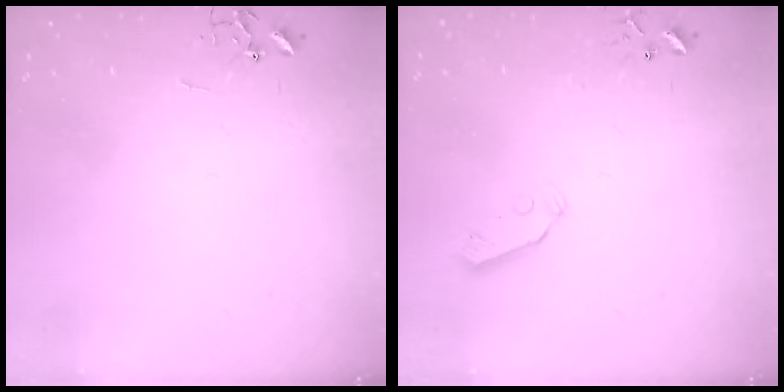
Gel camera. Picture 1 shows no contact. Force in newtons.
{"total": 5.8, "press": 5.8, "slide": 0.3}